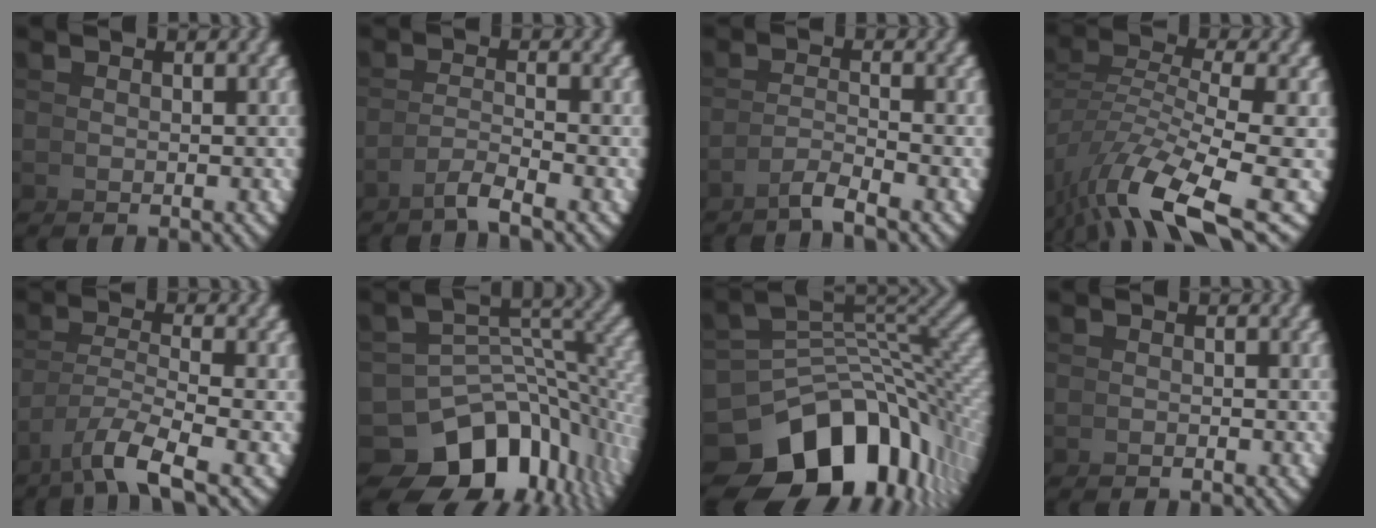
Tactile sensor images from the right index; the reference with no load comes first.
{"total": 2.2, "force": [-1.6, -1.0, 1.3], "torque": [-0.012, 0.004, -0.031]}
{"total": 2.2, "force": [-1.7, -1.0, 1.1], "torque": [-0.009, 0.005, -0.033]}
{"total": 7.2, "force": [-3.5, 2.4, 5.8], "torque": [-0.109, -0.028, -0.033]}
{"total": 4.3, "force": [-1.4, 1.7, 3.7], "torque": [-0.075, -0.020, -0.012]}
{"total": 12.7, "force": [-5.0, 7.6, 8.9], "torque": [-0.140, -0.048, -0.053]}
{"total": 16.1, "force": [-4.4, 9.7, 12.1], "torque": [-0.192, -0.051, -0.038]}
{"total": 0.9, "force": [-0.5, -0.7, -0.4], "torque": [0.010, 0.001, -0.011]}